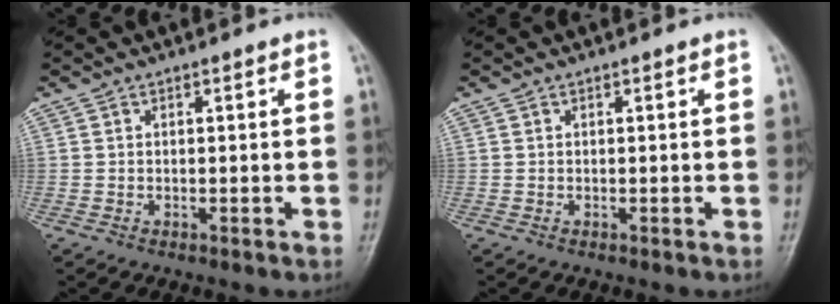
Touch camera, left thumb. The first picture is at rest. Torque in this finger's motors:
{"motor_torque": [0.00, 0.00, -0.02, -0.02, 0.00]}